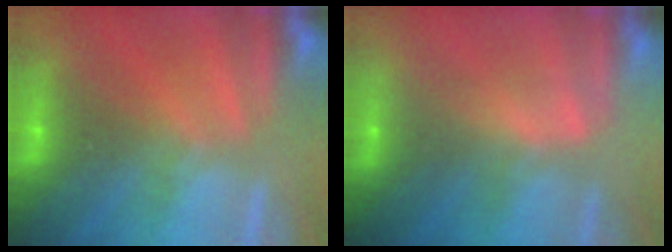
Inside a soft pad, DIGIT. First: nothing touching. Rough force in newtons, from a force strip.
{"total": 2.3}